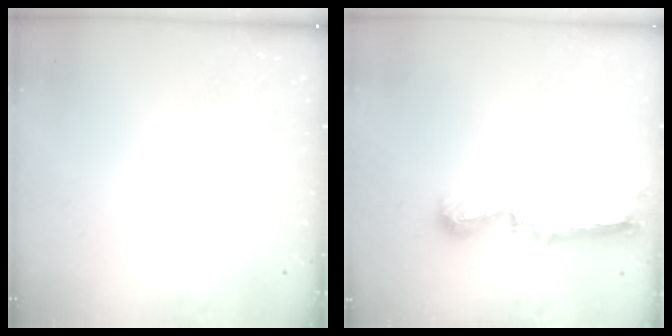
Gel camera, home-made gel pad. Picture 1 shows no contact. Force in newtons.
{"total": 9.4, "press": 9.4, "slide": 0.4}